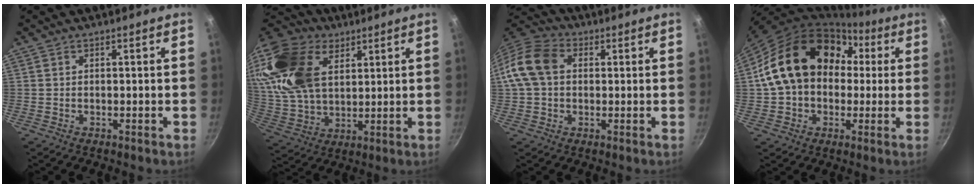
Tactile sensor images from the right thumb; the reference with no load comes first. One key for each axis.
{"total": 23.3, "fx": 9.3, "fy": 15.0, "fz": 15.2, "tx": -0.302, "ty": -0.015, "tz": 0.179}
{"total": 11.0, "fx": 1.5, "fy": 8.2, "fz": 7.2, "tx": -0.124, "ty": 0.023, "tz": 0.010}
{"total": 20.9, "fx": 2.9, "fy": 16.0, "fz": 13.2, "tx": -0.199, "ty": 0.056, "tz": 0.048}